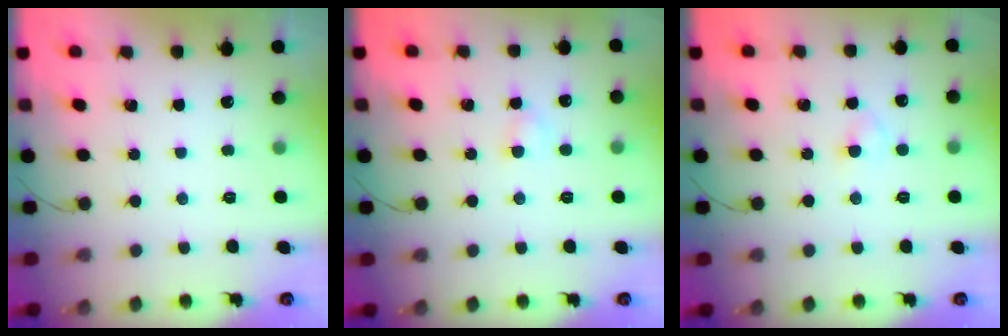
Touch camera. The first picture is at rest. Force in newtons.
{"total": 3.2, "press": 3.1, "slide": 1.0}
{"total": 2.1, "press": 1.9, "slide": 0.9}